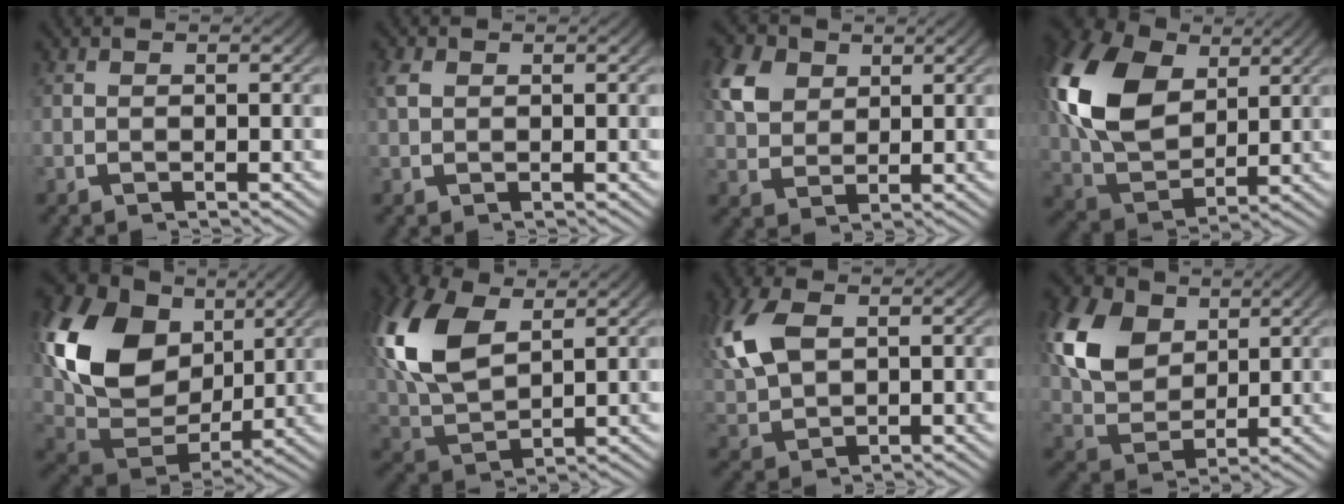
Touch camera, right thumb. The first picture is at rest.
{"total": 1.2, "force": [0.5, 0.9, 0.6], "torque": [-0.020, -0.002, 0.014]}
{"total": 5.5, "force": [2.4, 3.9, 3.0], "torque": [-0.071, -0.009, 0.053]}
{"total": 13.2, "force": [2.5, 9.0, 9.3], "torque": [-0.227, -0.031, 0.056]}
{"total": 15.1, "force": [2.2, 10.4, 10.8], "torque": [-0.248, -0.035, 0.045]}
{"total": 10.4, "force": [2.6, 6.9, 7.3], "torque": [-0.187, -0.029, 0.066]}
{"total": 5.8, "force": [1.8, 3.9, 3.9], "torque": [-0.109, -0.011, 0.048]}
{"total": 10.2, "force": [2.4, 7.5, 6.6], "torque": [-0.166, -0.033, 0.054]}